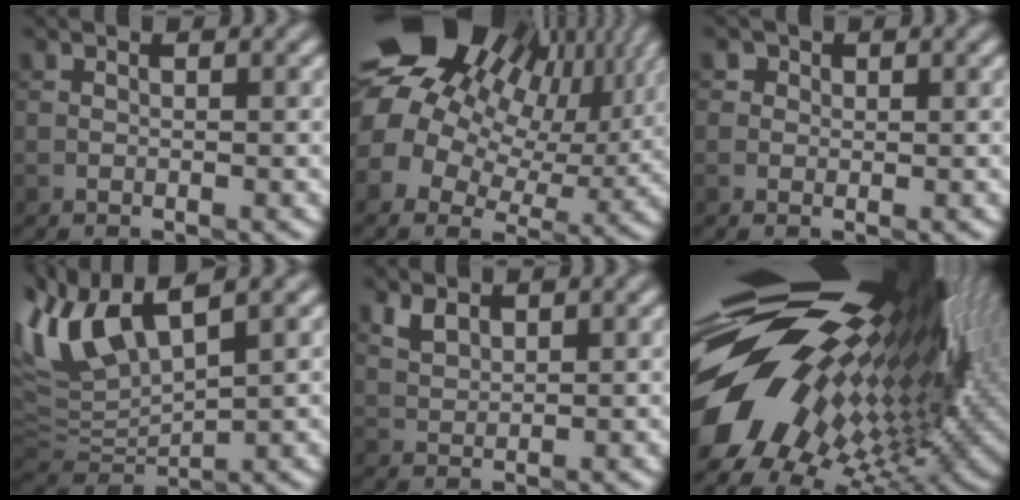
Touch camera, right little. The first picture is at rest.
{"total": 21.3, "force": [7.5, 15.3, 12.8], "torque": [-0.250, 0.028, 0.118]}
{"total": 2.2, "force": [1.3, 1.5, 0.8], "torque": [-0.005, 0.005, 0.014]}
{"total": 7.0, "force": [4.1, 2.6, 5.1], "torque": [-0.128, 0.010, 0.080]}
{"total": 2.0, "force": [1.5, 0.8, 1.0], "torque": [-0.028, 0.002, 0.035]}
{"total": 19.2, "force": [4.0, 8.6, 16.7], "torque": [-0.296, -0.018, 0.070]}